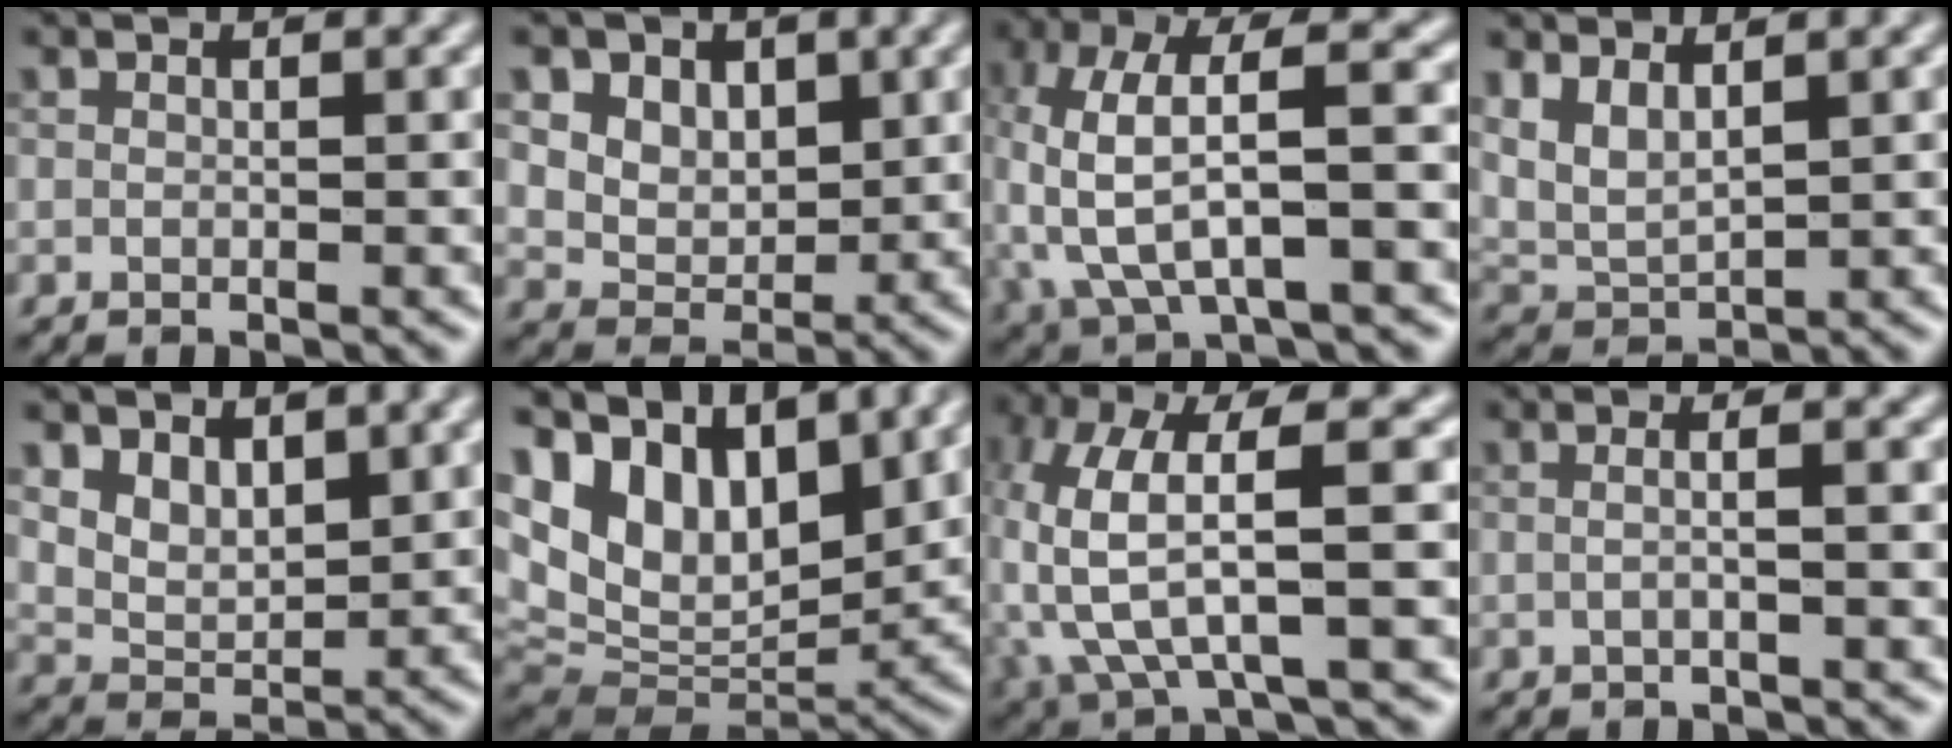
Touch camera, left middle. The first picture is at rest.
{"total": 7.2, "force": [3.5, 5.4, 3.3], "torque": [-0.068, -0.004, 0.064]}
{"total": 7.9, "force": [-0.3, 2.9, 7.3], "torque": [-0.161, 0.017, -0.015]}
{"total": 3.3, "force": [1.6, 1.7, 2.3], "torque": [-0.058, -0.004, 0.037]}
{"total": 3.5, "force": [2.0, 2.3, 1.8], "torque": [-0.039, -0.014, 0.037]}
{"total": 13.4, "force": [7.5, 7.2, 8.5], "torque": [-0.190, 0.031, 0.131]}
{"total": 8.6, "force": [0.2, 2.8, 8.1], "torque": [-0.181, 0.010, -0.001]}
{"total": 2.6, "force": [0.2, 1.1, 2.4], "torque": [-0.011, 0.000, -0.020]}